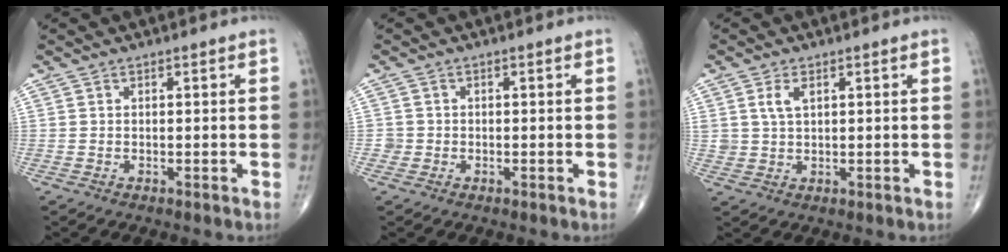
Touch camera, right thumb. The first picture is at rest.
{"total": 1.3, "force": [-0.3, 1.3, -0.1], "torque": [0.011, 0.007, -0.010]}
{"total": 3.4, "force": [1.4, 1.9, 2.4], "torque": [-0.045, -0.005, 0.030]}